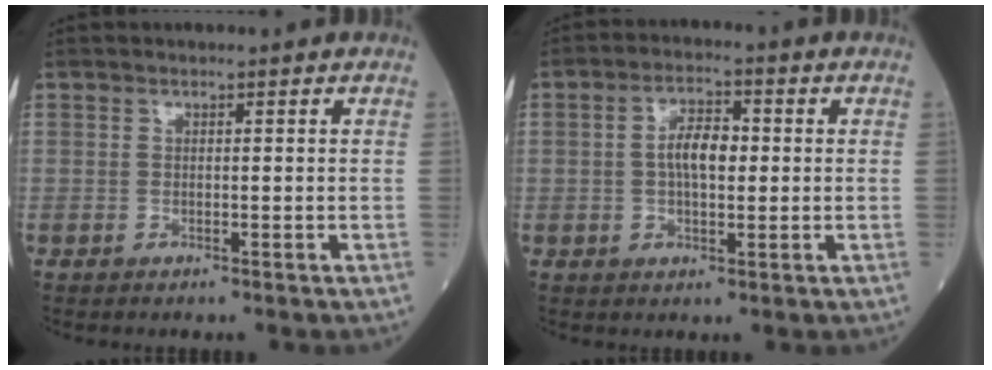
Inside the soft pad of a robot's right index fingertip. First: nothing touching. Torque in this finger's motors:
{"motor_torque": [0.10, 0.01, 0.13, 0.10]}